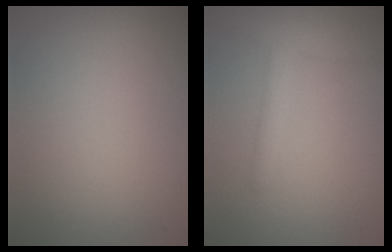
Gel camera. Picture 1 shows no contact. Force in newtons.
{"total": 2.3, "press": 2.3, "slide": 0.1}